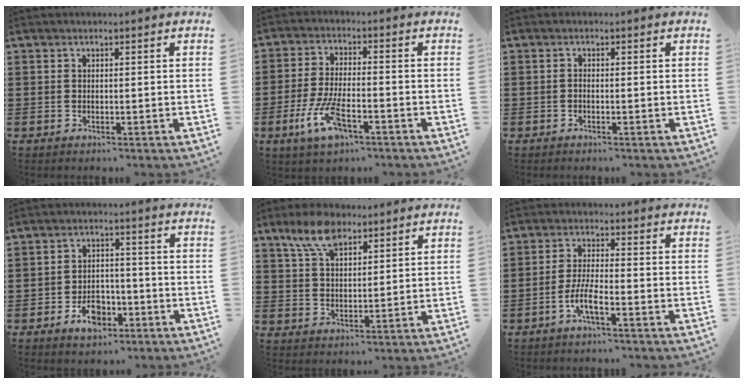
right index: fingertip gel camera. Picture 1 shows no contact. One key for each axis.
{"total": 8.1, "fx": -3.6, "fy": 2.8, "fz": 6.7, "tx": -0.153, "ty": -0.012, "tz": -0.067}
{"total": 0.6, "fx": -0.4, "fy": 0.2, "fz": 0.4, "tx": -0.010, "ty": -0.003, "tz": -0.006}
{"total": 5.3, "fx": -3.0, "fy": 3.3, "fz": 3.0, "tx": -0.039, "ty": 0.003, "tz": -0.059}
{"total": 7.2, "fx": 4.7, "fy": 3.4, "fz": 4.3, "tx": -0.099, "ty": 0.009, "tz": 0.089}
{"total": 4.6, "fx": -2.5, "fy": 0.7, "fz": 3.8, "tx": -0.090, "ty": -0.006, "tz": -0.054}